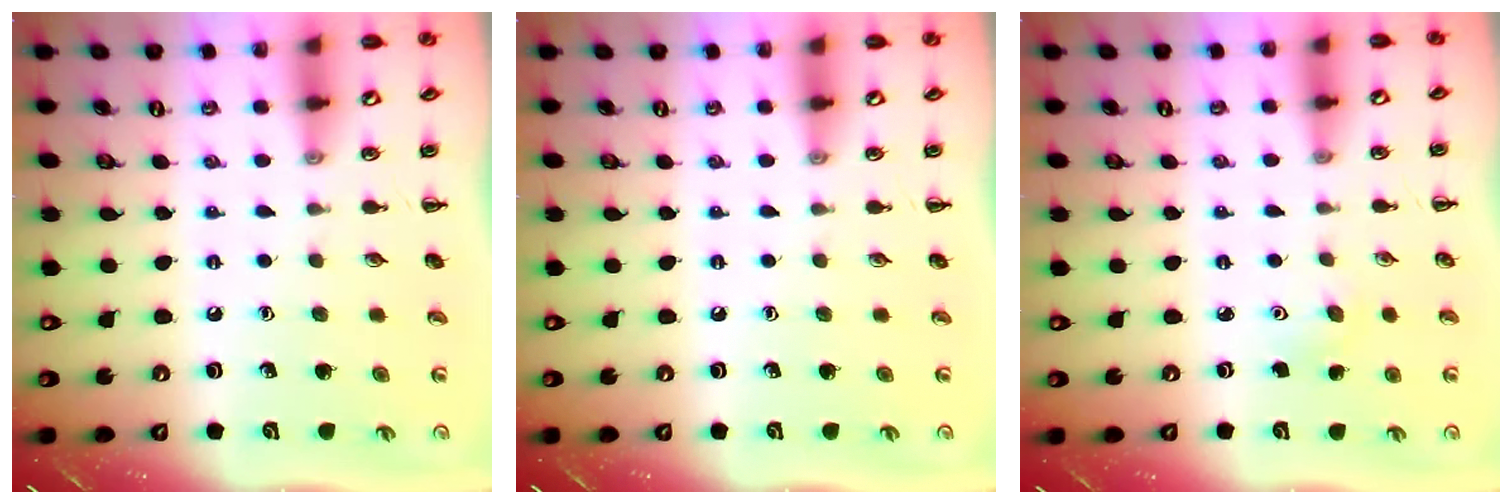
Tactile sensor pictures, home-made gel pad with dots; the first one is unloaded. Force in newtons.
{"total": 0.0}
{"total": 3.2, "press": 3.1, "slide": 0.8}